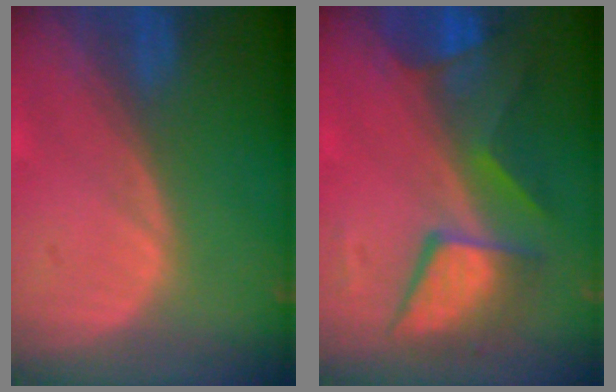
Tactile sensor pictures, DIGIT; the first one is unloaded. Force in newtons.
{"total": 8.3, "press": 8.3, "slide": 0.4}